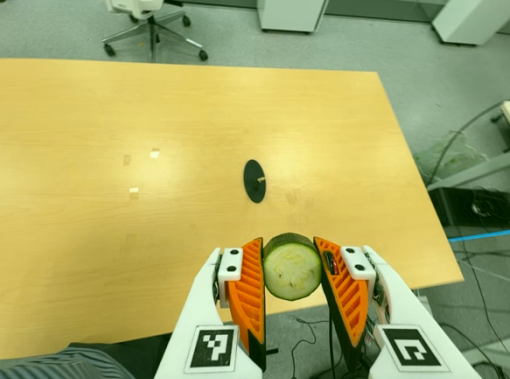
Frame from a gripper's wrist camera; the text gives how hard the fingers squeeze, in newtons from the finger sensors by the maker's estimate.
{"total": 11.2, "left": 10.7, "right": 11.7}